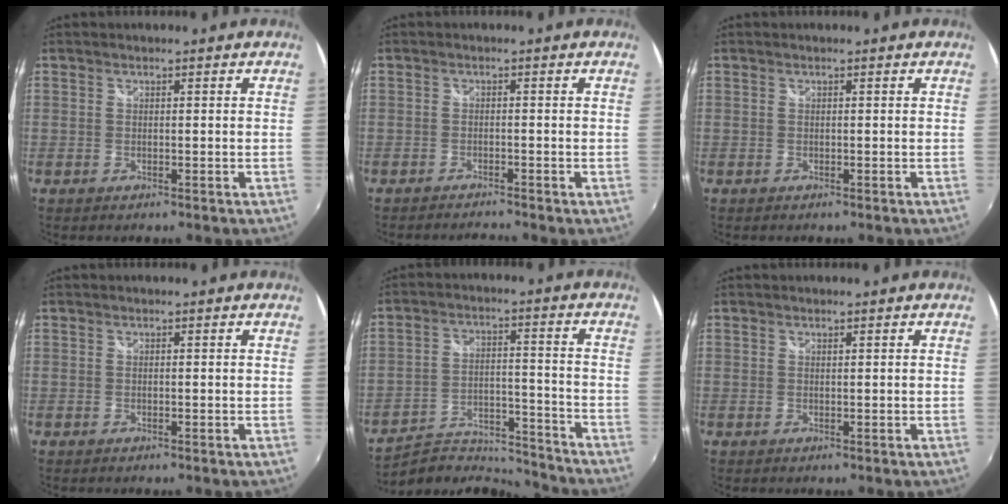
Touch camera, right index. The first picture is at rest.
{"total": 2.1, "force": [-2.1, -0.1, 0.2], "torque": [-0.013, -0.008, -0.041]}
{"total": 0.0}
{"total": 0.0}
{"total": 12.9, "force": [-12.1, 3.5, 2.5], "torque": [-0.058, 0.017, -0.181]}
{"total": 0.0}